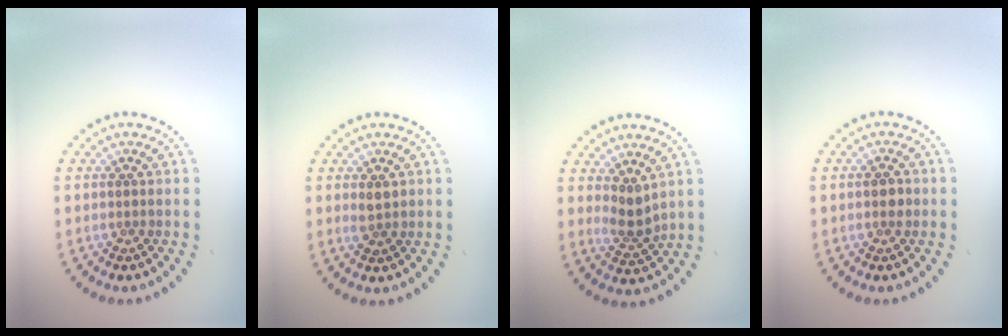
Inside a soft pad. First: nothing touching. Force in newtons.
{"total": 1.5, "press": 1.5, "slide": 0.2}
{"total": 2.3, "press": 2.0, "slide": 1.1}
{"total": 1.4, "press": 1.4, "slide": 0.1}